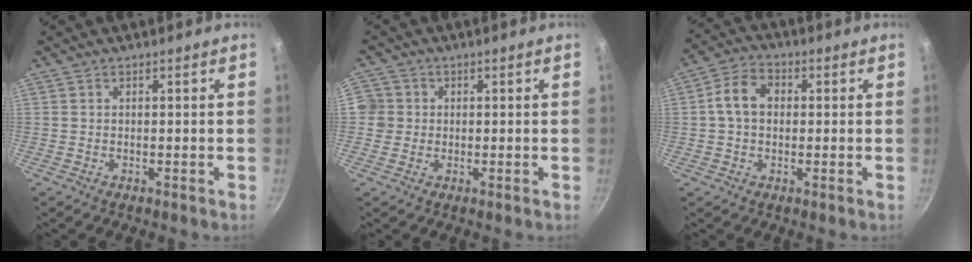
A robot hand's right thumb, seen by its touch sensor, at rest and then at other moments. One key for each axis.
{"total": 3.9, "fx": 0.0, "fy": 3.9, "fz": 0.7, "tx": 0.017, "ty": 0.007, "tz": -0.006}
{"total": 7.3, "fx": 0.6, "fy": 5.5, "fz": 4.7, "tx": -0.069, "ty": 0.019, "tz": -0.002}